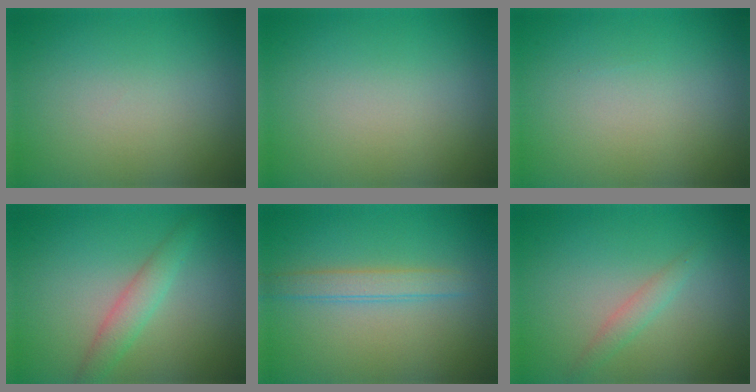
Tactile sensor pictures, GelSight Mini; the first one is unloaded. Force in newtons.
{"total": 0.0}
{"total": 0.0}
{"total": 2.3, "press": 2.3, "slide": 0.1}
{"total": 2.0, "press": 2.0, "slide": 0.1}
{"total": 1.4, "press": 1.4, "slide": 0.1}